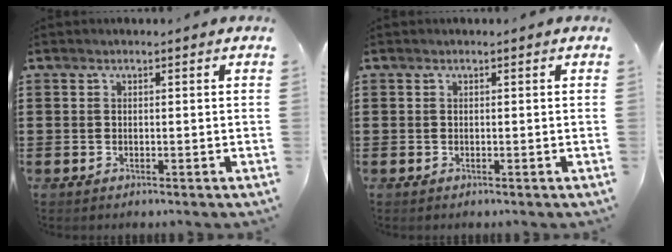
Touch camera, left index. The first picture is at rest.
{"total": 0.0}